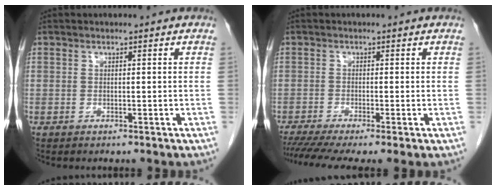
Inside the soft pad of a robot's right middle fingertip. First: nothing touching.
{"total": 7.3, "force": [-5.4, 0.4, 4.9], "torque": [-0.075, -0.016, -0.091]}